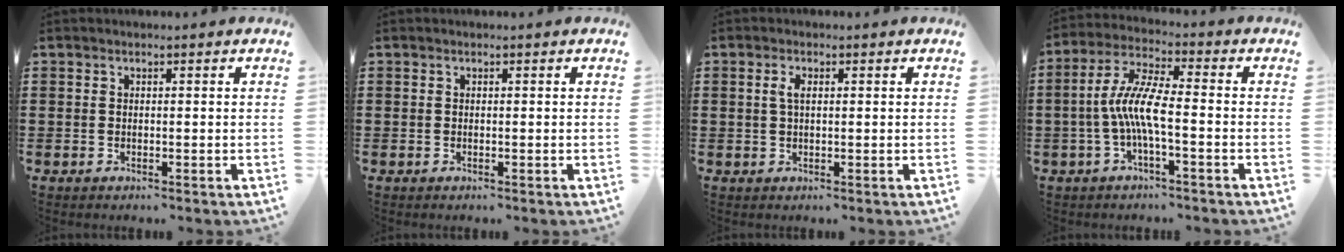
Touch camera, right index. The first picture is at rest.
{"total": 0.0}
{"total": 2.1, "force": [0.4, 0.9, 1.9], "torque": [-0.040, 0.007, 0.006]}
{"total": 7.7, "force": [-2.0, 1.4, 7.4], "torque": [-0.170, -0.012, -0.046]}